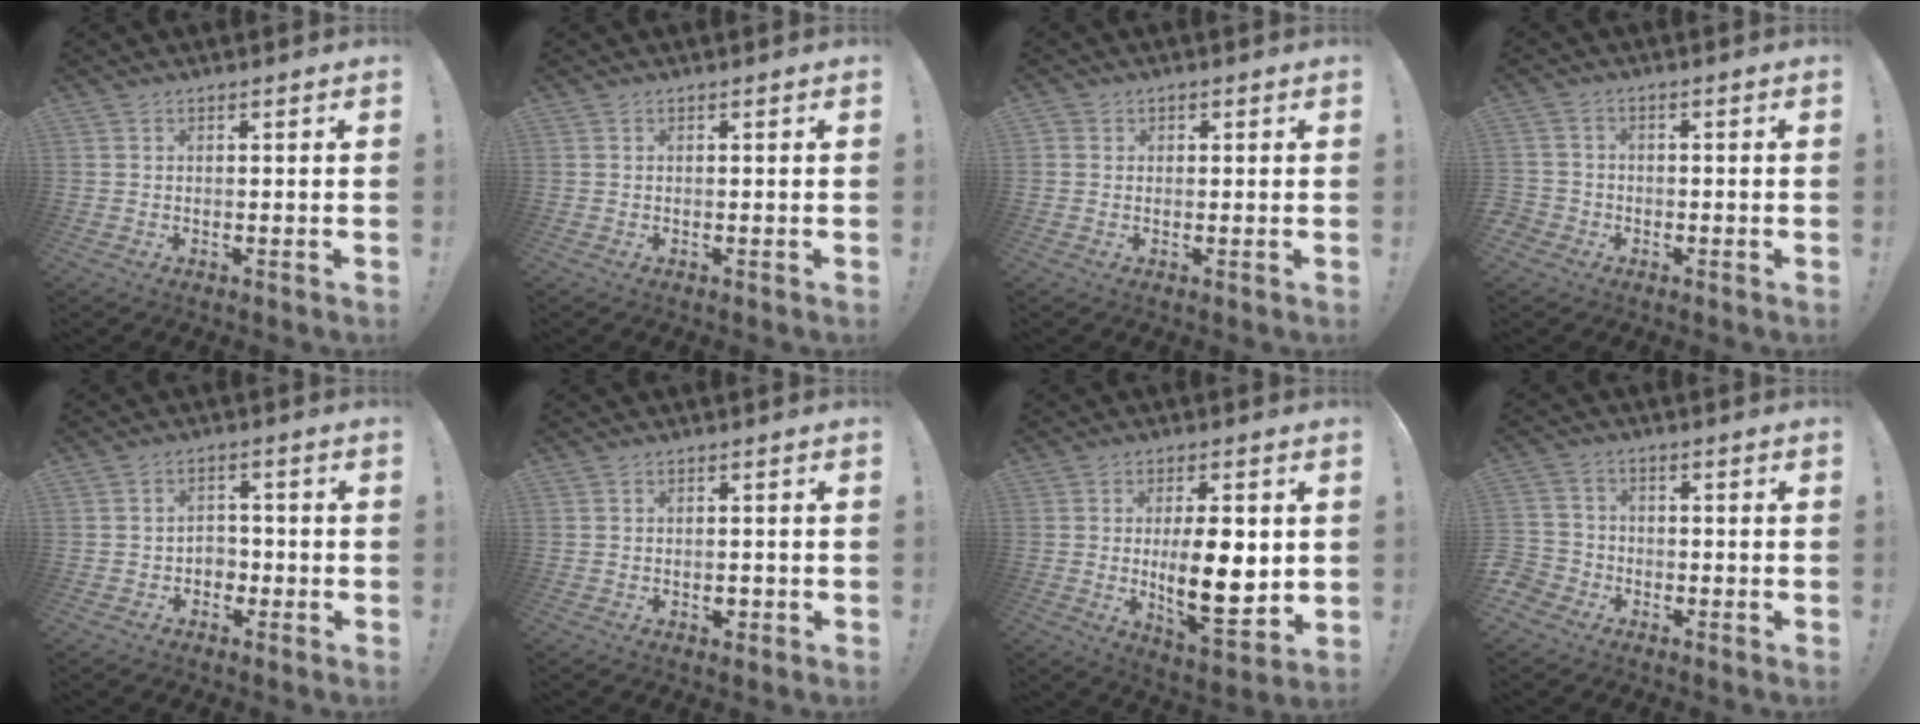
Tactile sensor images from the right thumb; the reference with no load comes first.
{"total": 0.0}
{"total": 1.3, "force": [0.0, 1.3, 0.3], "torque": [0.001, 0.002, -0.001]}
{"total": 3.5, "force": [-1.4, 3.0, 1.1], "torque": [-0.030, 0.009, -0.026]}
{"total": 4.1, "force": [-0.8, 3.7, 1.6], "torque": [-0.029, 0.002, -0.014]}
{"total": 1.9, "force": [-1.0, 1.3, 1.0], "torque": [-0.008, 0.002, -0.017]}
{"total": 16.3, "force": [0.5, 6.4, 15.0], "torque": [-0.226, -0.016, 0.008]}
{"total": 5.2, "force": [-2.9, 4.2, 1.1], "torque": [-0.032, 0.024, -0.056]}